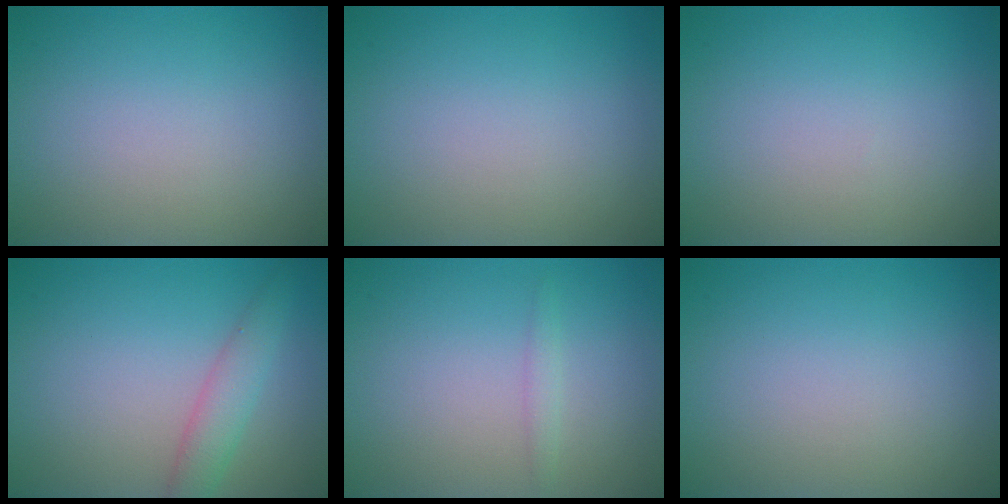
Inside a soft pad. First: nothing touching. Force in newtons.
{"total": 0.0}
{"total": 0.0}
{"total": 2.7, "press": 2.7, "slide": 0.2}
{"total": 0.8, "press": 0.8, "slide": 0.0}
{"total": 0.0}